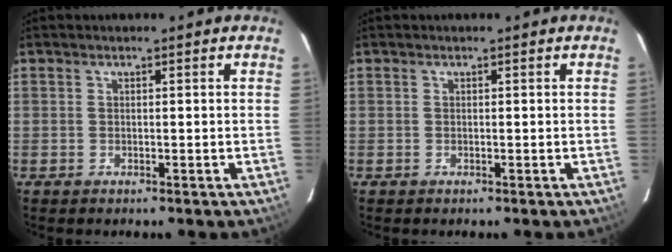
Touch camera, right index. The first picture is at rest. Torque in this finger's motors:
{"motor_torque": [0.10, 0.10, 0.00, 0.00]}